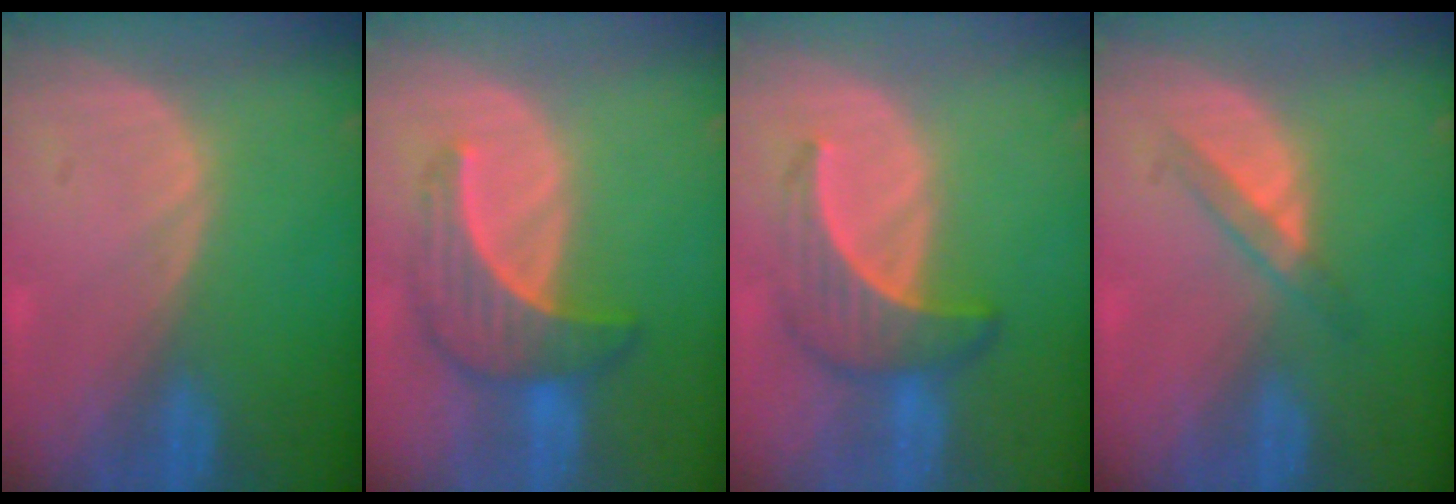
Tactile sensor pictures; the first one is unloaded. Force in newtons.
{"total": 6.7, "press": 6.7, "slide": 0.7}
{"total": 6.3, "press": 6.1, "slide": 1.9}
{"total": 2.9, "press": 2.8, "slide": 1.0}